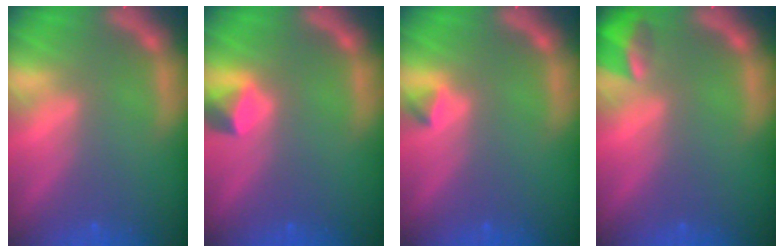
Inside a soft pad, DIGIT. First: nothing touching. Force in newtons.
{"total": 1.9}
{"total": 0.9}
{"total": 2.9}